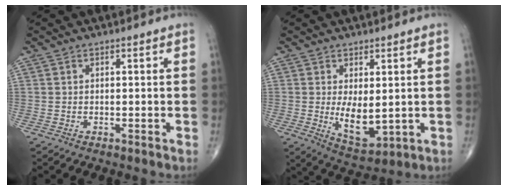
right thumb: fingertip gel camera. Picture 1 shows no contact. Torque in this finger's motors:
{"motor_torque": [1.34, 3.54, 0.69, 0.11, 0.28]}